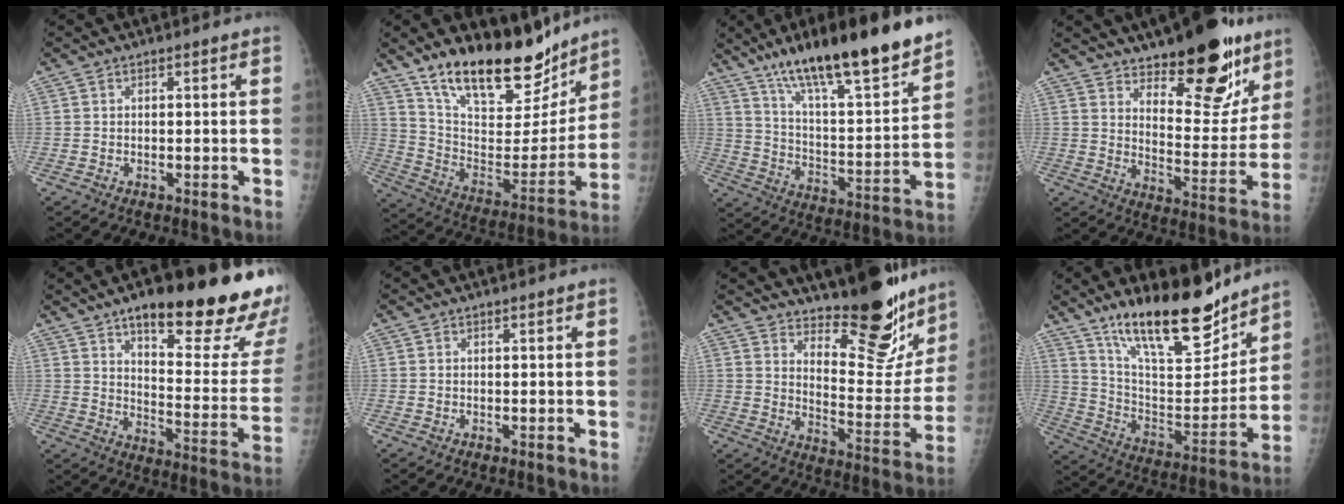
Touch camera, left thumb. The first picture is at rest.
{"total": 23.9, "force": [18.3, 9.2, 12.4], "torque": [-0.154, -0.094, 0.304]}
{"total": 23.8, "force": [17.6, 4.1, 15.4], "torque": [-0.221, -0.079, 0.294]}
{"total": 19.1, "force": [12.7, 7.7, 12.0], "torque": [-0.106, -0.093, 0.188]}
{"total": 28.1, "force": [17.3, 7.4, 20.8], "torque": [-0.224, -0.079, 0.241]}
{"total": 0.0}
{"total": 19.1, "force": [15.6, 6.1, 9.1], "torque": [-0.075, -0.135, 0.216]}
{"total": 22.3, "force": [16.8, 7.0, 12.9], "torque": [-0.169, -0.095, 0.284]}